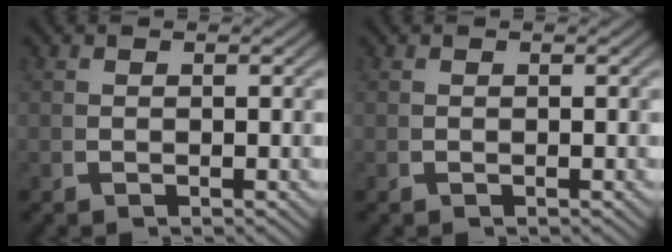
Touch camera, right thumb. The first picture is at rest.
{"total": 0.0}